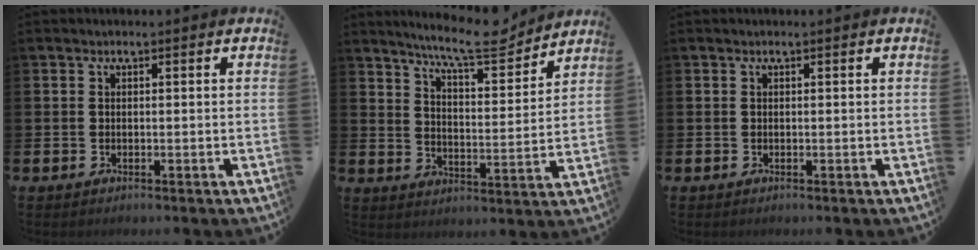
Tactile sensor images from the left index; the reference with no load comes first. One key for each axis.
{"total": 9.6, "fx": 8.7, "fy": 1.4, "fz": 4.0, "tx": -0.082, "ty": -0.048, "tz": 0.151}
{"total": 0.0}